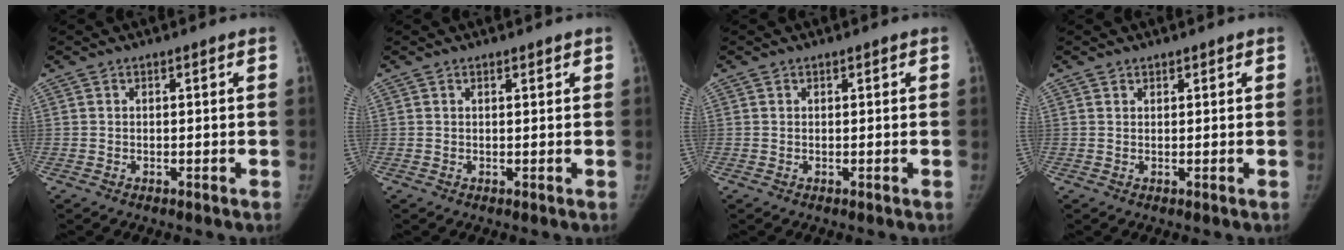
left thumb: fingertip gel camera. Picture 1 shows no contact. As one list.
[{"total": 0.7, "force": [0.5, 0.2, 0.3], "torque": [-0.006, -0.004, 0.008]}, {"total": 0.0}, {"total": 0.8, "force": [0.7, 0.5, 0.0], "torque": [0.010, -0.004, 0.007]}]